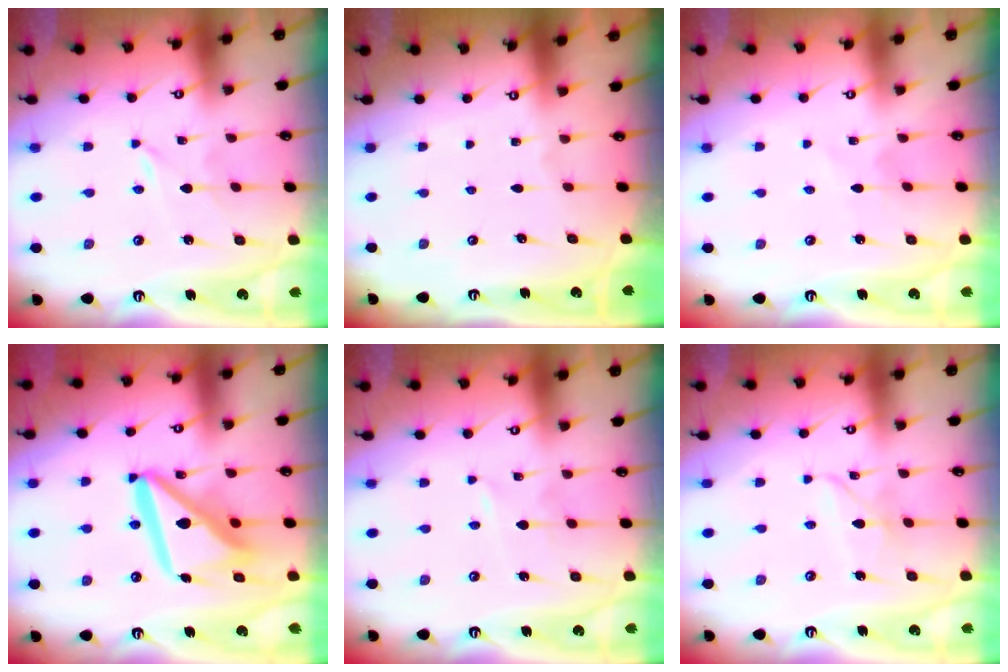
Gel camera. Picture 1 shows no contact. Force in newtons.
{"total": 0.0}
{"total": 2.4, "press": 2.4, "slide": 0.2}
{"total": 15.9, "press": 15.8, "slide": 1.9}
{"total": 1.5, "press": 1.5, "slide": 0.2}
{"total": 5.0, "press": 5.0, "slide": 0.3}